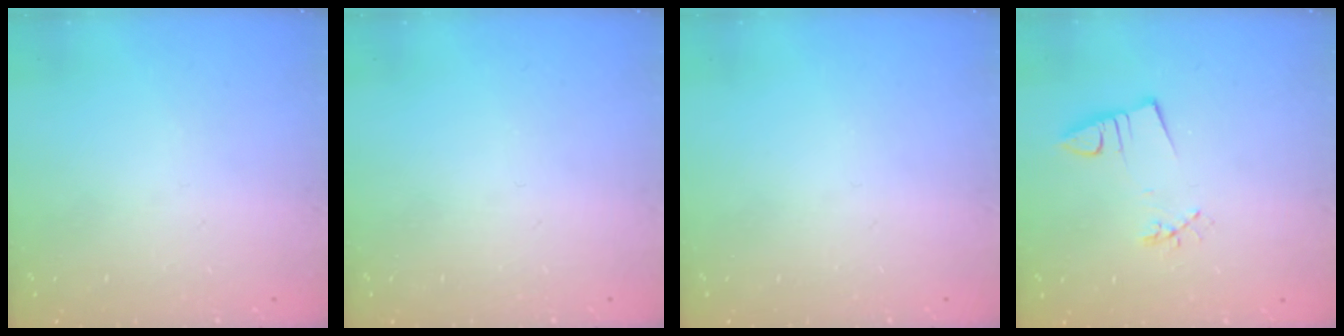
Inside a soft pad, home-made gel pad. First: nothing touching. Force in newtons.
{"total": 0.0}
{"total": 0.0}
{"total": 3.0, "press": 1.4, "slide": 2.6}